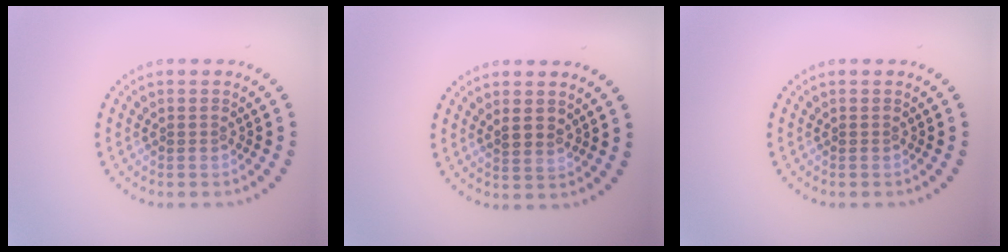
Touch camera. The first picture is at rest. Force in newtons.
{"total": 1.3, "press": 1.2, "slide": 0.6}
{"total": 0.0}